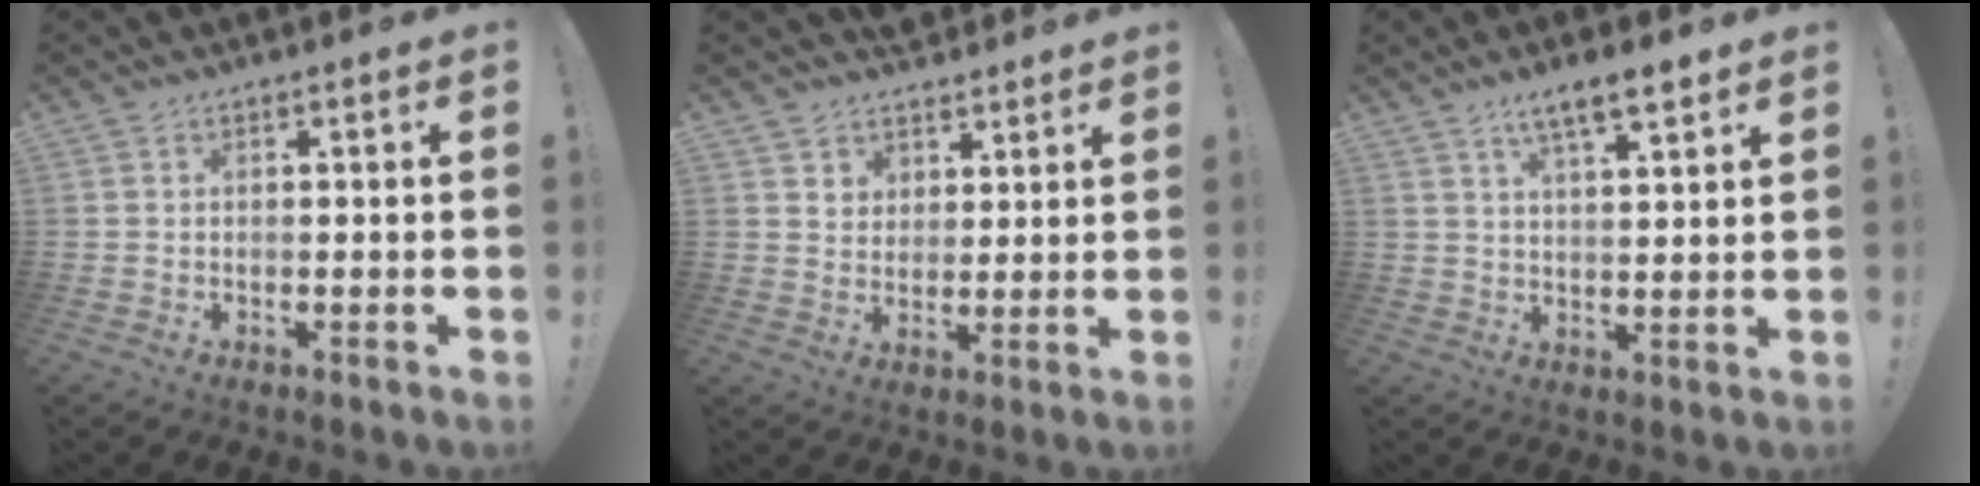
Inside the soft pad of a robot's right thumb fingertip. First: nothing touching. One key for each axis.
{"total": 5.8, "fx": 4.5, "fy": 3.7, "fz": -0.1, "tx": 0.005, "ty": -0.039, "tz": 0.085}
{"total": 8.0, "fx": 5.6, "fy": 2.0, "fz": 5.3, "tx": -0.084, "ty": -0.026, "tz": 0.097}